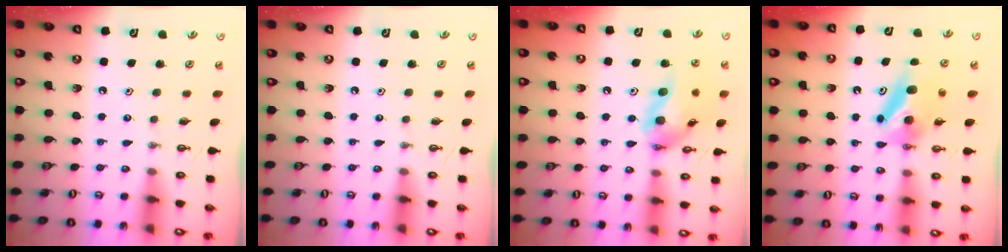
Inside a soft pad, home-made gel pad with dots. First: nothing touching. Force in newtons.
{"total": 0.0}
{"total": 15.0, "press": 14.1, "slide": 5.0}
{"total": 7.9, "press": 6.6, "slide": 4.3}